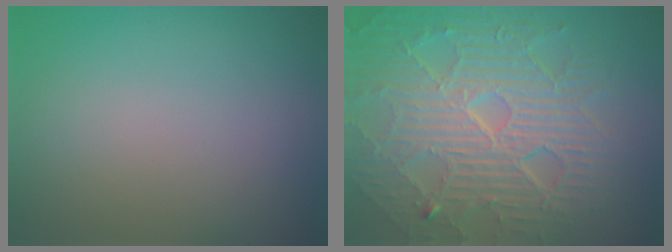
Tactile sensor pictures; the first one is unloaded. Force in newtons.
{"total": 10.2, "press": 6.5, "slide": 7.8}